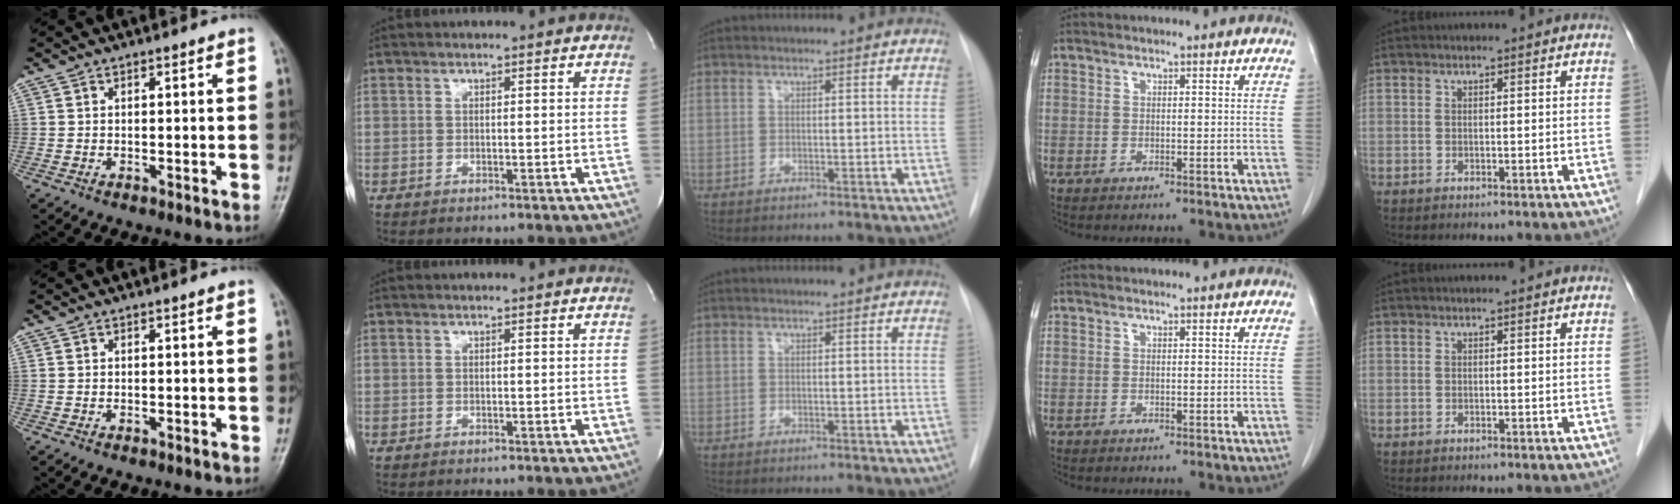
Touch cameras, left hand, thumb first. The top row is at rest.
{}